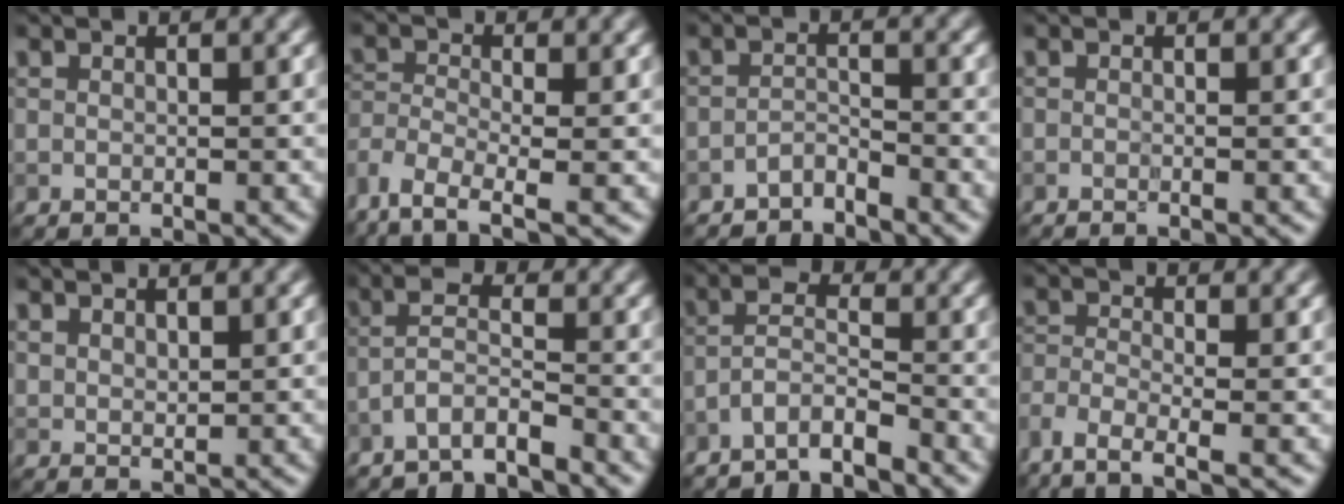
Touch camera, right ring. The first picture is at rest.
{"total": 5.2, "force": [-3.8, 1.6, 3.1], "torque": [-0.069, -0.007, -0.082]}
{"total": 1.8, "force": [-1.7, 0.3, 0.4], "torque": [-0.009, 0.006, -0.037]}
{"total": 0.9, "force": [-0.4, 0.3, 0.7], "torque": [-0.004, -0.006, -0.012]}
{"total": 1.2, "force": [1.0, 0.5, 0.3], "torque": [-0.011, -0.002, 0.024]}
{"total": 3.4, "force": [-2.6, 0.4, 2.1], "torque": [-0.042, 0.009, -0.061]}
{"total": 3.6, "force": [-3.1, 0.5, 1.8], "torque": [-0.033, 0.006, -0.067]}
{"total": 4.2, "force": [-3.2, 1.0, 2.5], "torque": [-0.053, -0.007, -0.074]}